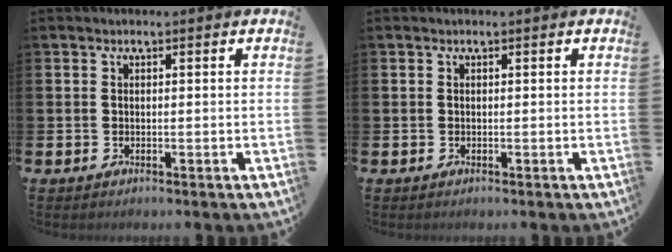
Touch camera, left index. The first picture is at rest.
{"total": 0.0}